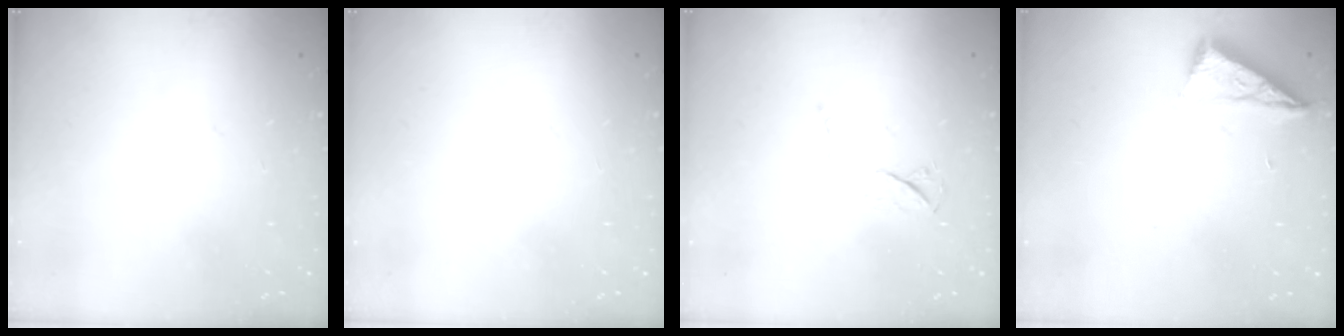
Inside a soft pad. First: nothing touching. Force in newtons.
{"total": 1.6, "press": 1.6, "slide": 0.1}
{"total": 6.1, "press": 5.9, "slide": 1.3}
{"total": 7.1, "press": 7.1, "slide": 0.5}